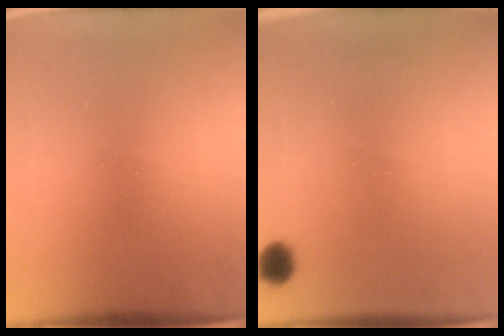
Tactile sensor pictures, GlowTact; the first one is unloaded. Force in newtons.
{"total": 3.6}